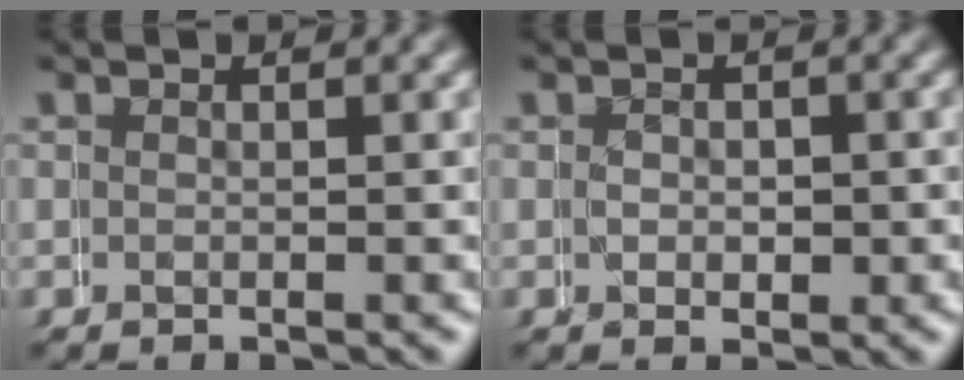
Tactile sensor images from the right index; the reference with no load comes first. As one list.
[{"total": 1.6, "force": [0.3, 1.6, -0.1], "torque": [-0.012, -0.015, 0.006]}]